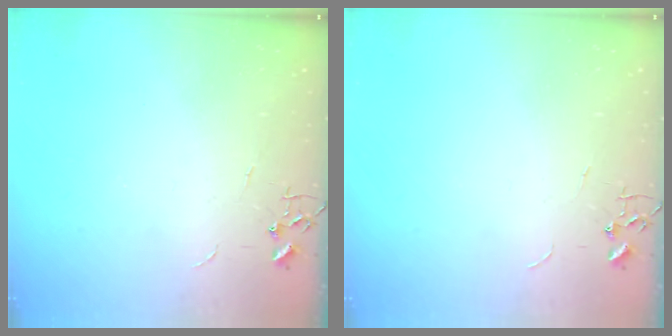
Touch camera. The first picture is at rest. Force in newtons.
{"total": 0.0}